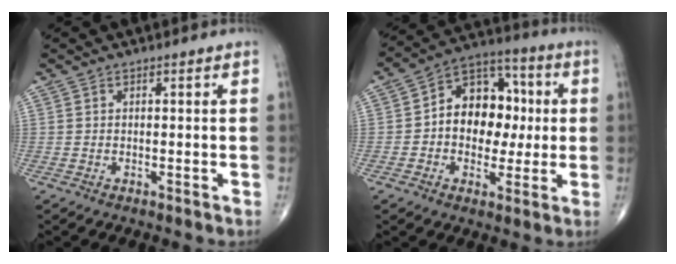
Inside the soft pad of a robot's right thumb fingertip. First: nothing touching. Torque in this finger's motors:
{"motor_torque": [-0.23, 0.59, 0.17, -0.04, 0.05]}